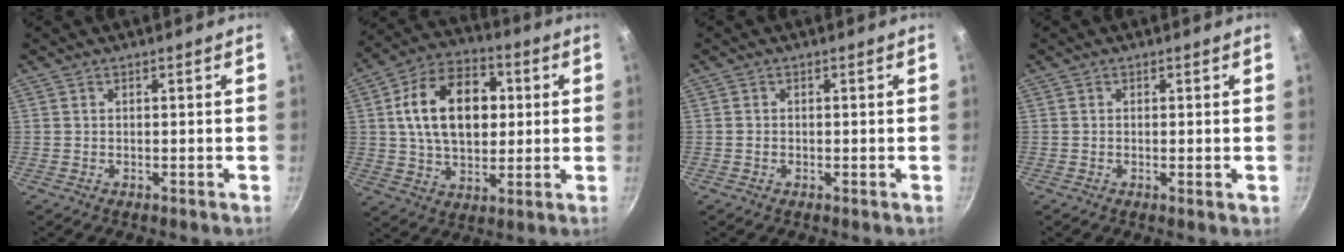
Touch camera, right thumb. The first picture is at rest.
{"total": 17.8, "force": [3.0, 11.9, 12.9], "torque": [-0.184, 0.014, 0.041]}
{"total": 0.5, "force": [-0.2, 0.4, 0.3], "torque": [-0.005, 0.001, -0.005]}
{"total": 1.0, "force": [-0.1, 0.1, 1.0], "torque": [-0.017, -0.005, -0.005]}